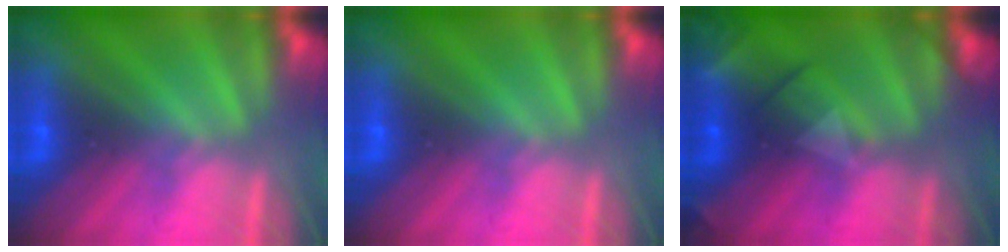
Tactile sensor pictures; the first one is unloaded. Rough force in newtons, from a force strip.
{"total": 0.0}
{"total": 2.4}